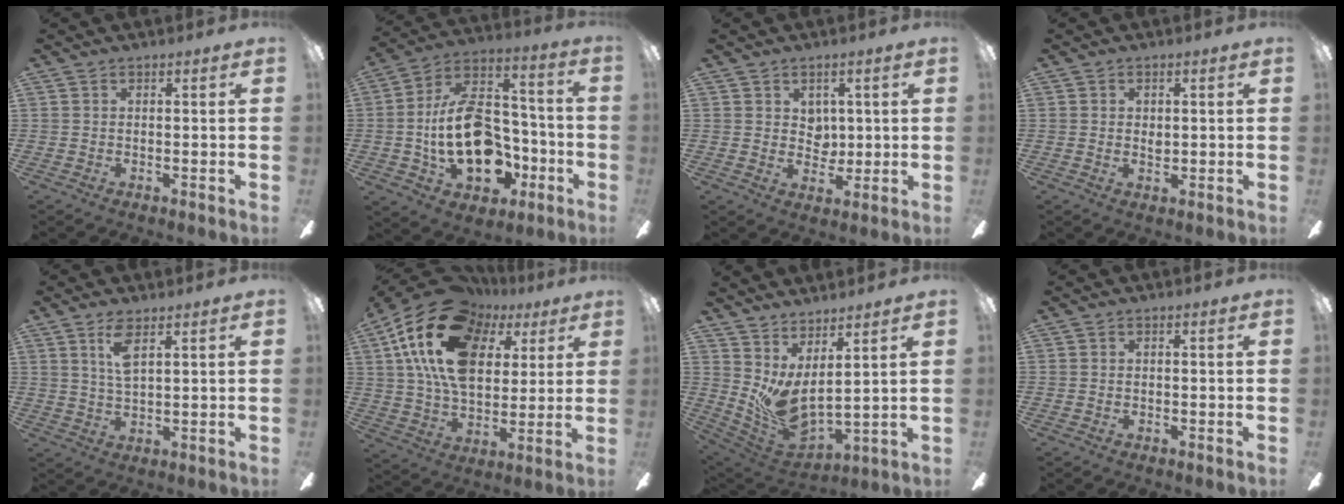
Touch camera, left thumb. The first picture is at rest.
{"total": 21.8, "force": [-3.5, 14.0, 16.4], "torque": [-0.318, 0.023, -0.047]}
{"total": 4.3, "force": [1.9, 3.5, 1.4], "torque": [-0.013, -0.005, 0.031]}
{"total": 1.9, "force": [0.2, 1.2, 1.4], "torque": [-0.020, 0.000, 0.002]}
{"total": 5.5, "force": [3.1, 1.7, 4.2], "torque": [-0.093, 0.002, 0.055]}
{"total": 23.2, "force": [9.2, 14.6, 15.6], "torque": [-0.300, -0.019, 0.159]}
{"total": 9.2, "force": [2.1, 4.7, 7.7], "torque": [-0.166, -0.042, 0.045]}
{"total": 0.0}